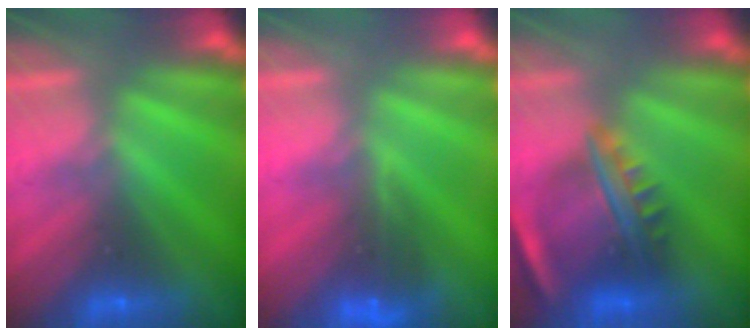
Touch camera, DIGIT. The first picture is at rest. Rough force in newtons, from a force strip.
{"total": 4.5}
{"total": 7.6}